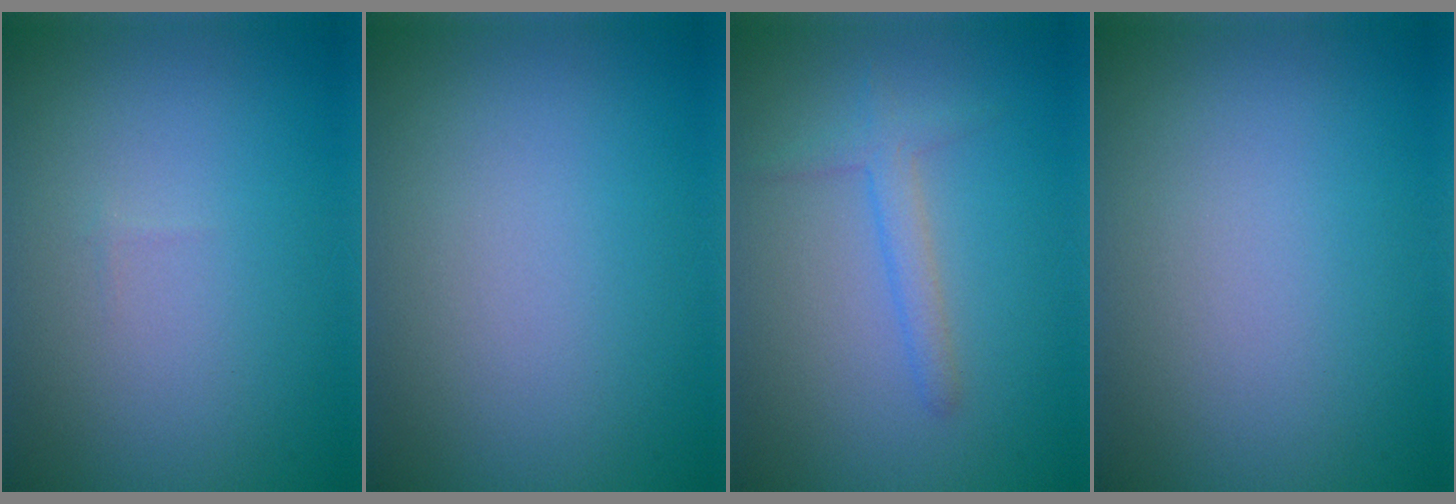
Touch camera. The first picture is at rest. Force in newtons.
{"total": 0.0}
{"total": 1.8, "press": 1.8, "slide": 0.1}
{"total": 0.0}